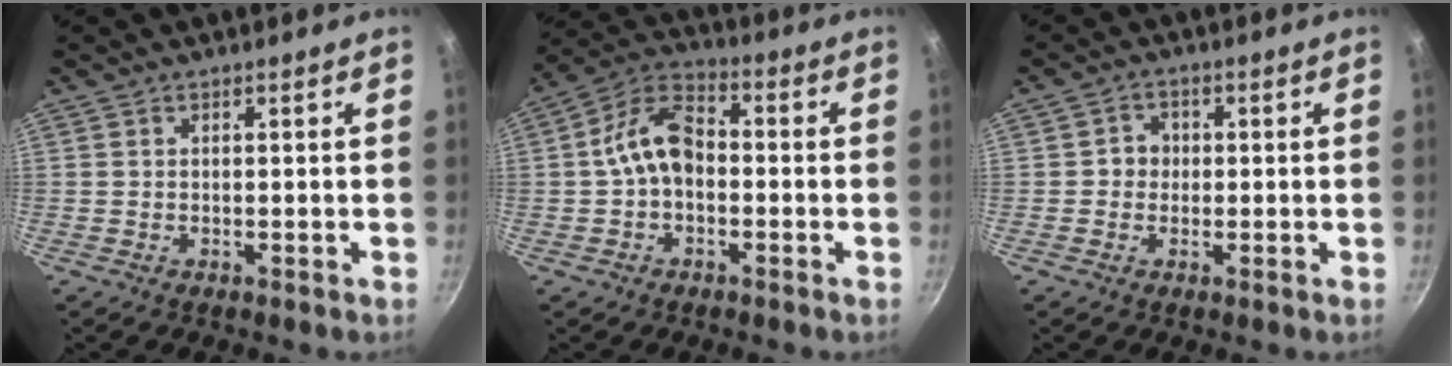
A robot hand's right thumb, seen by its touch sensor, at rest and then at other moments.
{"total": 10.0, "force": [-0.9, 6.6, 7.5], "torque": [-0.117, 0.038, -0.032]}
{"total": 3.2, "force": [-0.1, 3.0, 1.2], "torque": [0.003, 0.007, -0.007]}